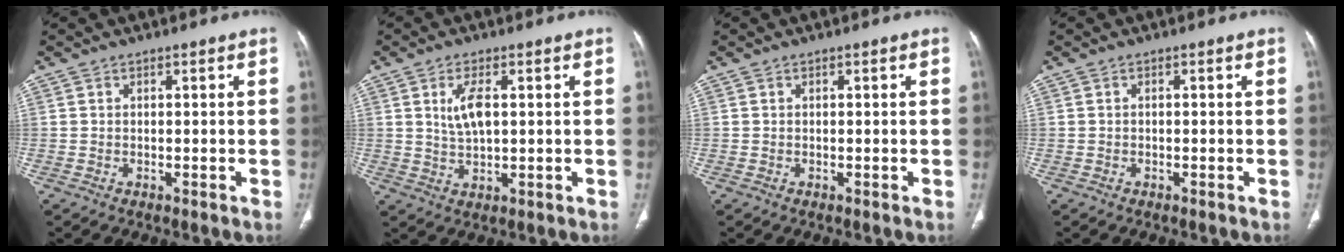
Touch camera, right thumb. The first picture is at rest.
{"total": 5.5, "force": [1.3, 2.4, 4.7], "torque": [-0.093, -0.006, 0.029]}
{"total": 0.0}
{"total": 0.0}